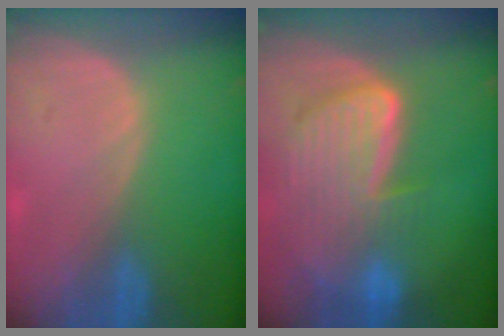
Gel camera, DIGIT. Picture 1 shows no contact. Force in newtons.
{"total": 9.7, "press": 8.2, "slide": 5.3}